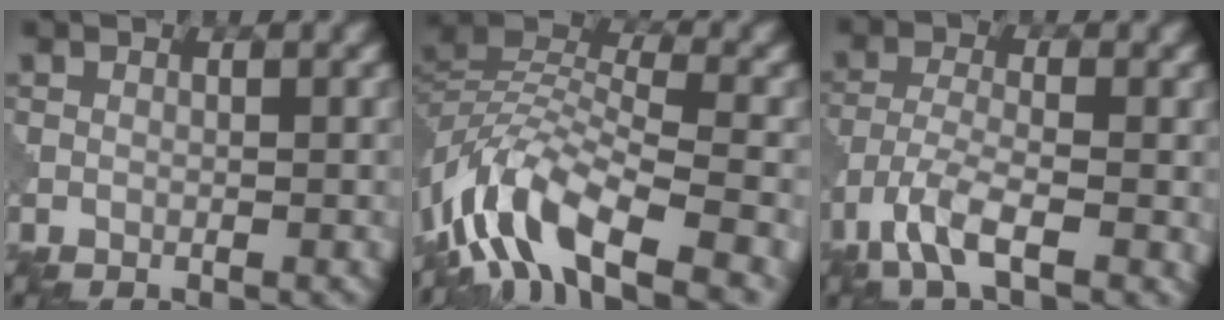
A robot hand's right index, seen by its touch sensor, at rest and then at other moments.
{"total": 10.6, "force": [-6.4, 4.5, 7.1], "torque": [-0.126, 0.005, -0.137]}
{"total": 5.4, "force": [-3.0, 1.6, 4.2], "torque": [-0.095, -0.005, -0.068]}